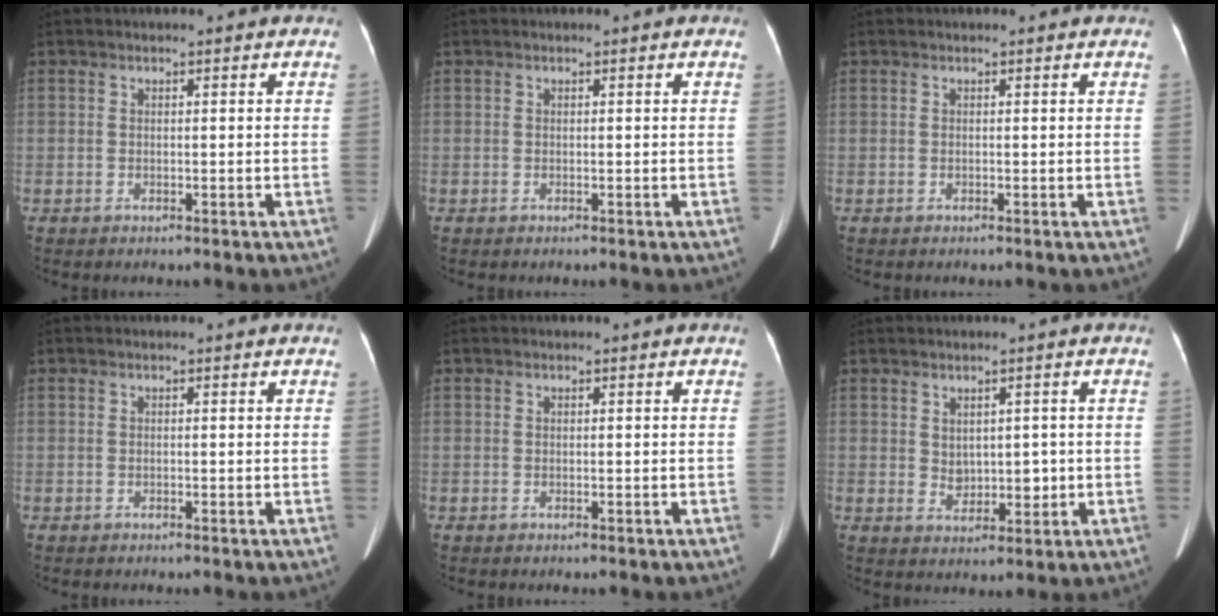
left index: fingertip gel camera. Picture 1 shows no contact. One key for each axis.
{"total": 0.0}
{"total": 0.0}
{"total": 0.0}
{"total": 0.0}
{"total": 3.7, "fx": 0.2, "fy": 2.7, "fz": 2.6, "tx": -0.043, "ty": 0.001, "tz": 0.016}